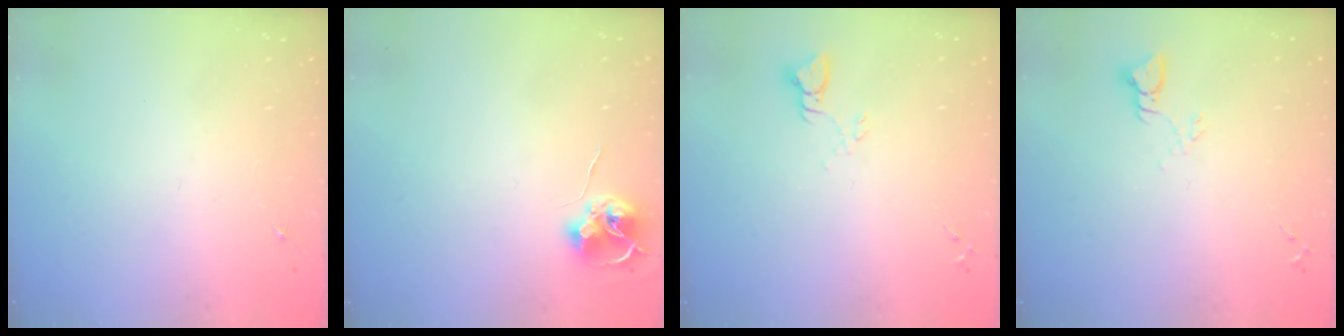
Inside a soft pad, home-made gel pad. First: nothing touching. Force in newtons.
{"total": 7.9, "press": 7.9, "slide": 0.4}
{"total": 3.5, "press": 3.4, "slide": 0.3}
{"total": 3.5, "press": 3.4, "slide": 0.3}